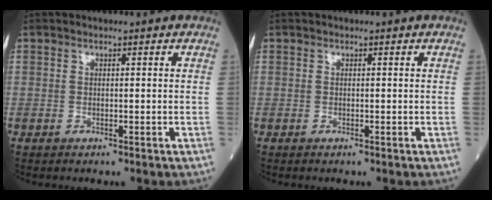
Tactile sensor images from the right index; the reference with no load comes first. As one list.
[{"total": 0.0}]